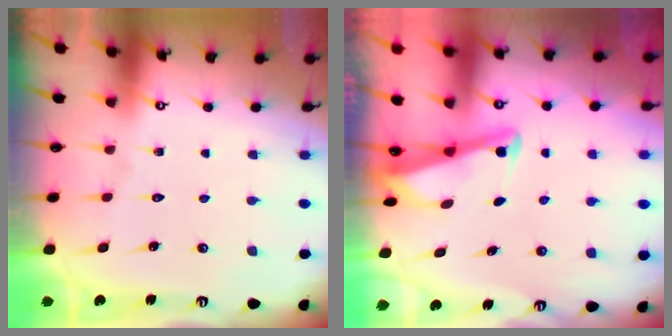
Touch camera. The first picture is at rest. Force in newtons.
{"total": 2.7, "press": 2.7, "slide": 0.3}